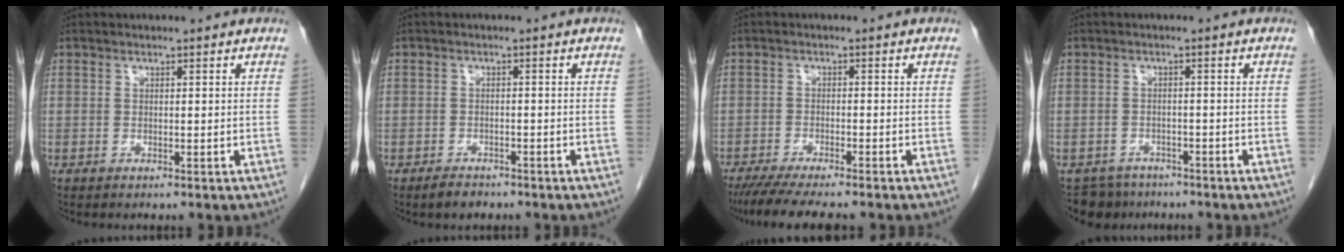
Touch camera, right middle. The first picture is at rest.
{"total": 2.5, "force": [-2.0, 1.2, 0.9], "torque": [-0.021, 0.000, -0.026]}
{"total": 10.0, "force": [-8.5, 1.0, 5.2], "torque": [-0.075, -0.021, -0.133]}
{"total": 4.9, "force": [-4.2, 2.5, -0.3], "torque": [0.011, 0.001, -0.067]}